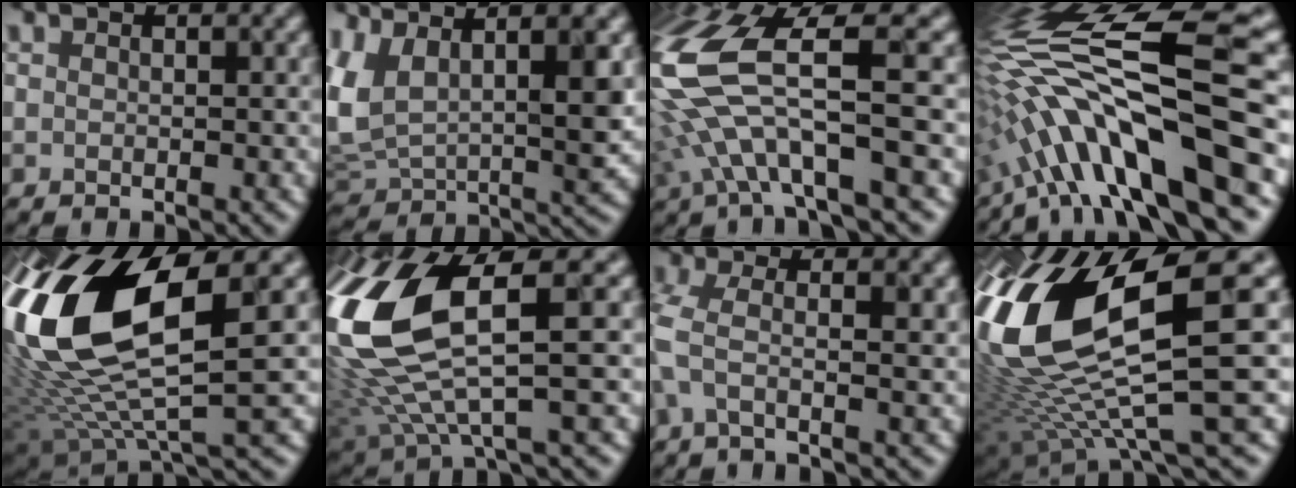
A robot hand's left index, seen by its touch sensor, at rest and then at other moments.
{"total": 9.3, "force": [3.2, 4.0, 7.7], "torque": [-0.180, -0.006, 0.066]}
{"total": 11.5, "force": [-0.6, 3.5, 10.9], "torque": [-0.238, -0.002, -0.014]}
{"total": 15.3, "force": [-3.5, 3.7, 14.4], "torque": [-0.267, 0.027, -0.058]}
{"total": 16.8, "force": [3.3, 7.7, 14.6], "torque": [-0.323, 0.001, 0.053]}
{"total": 13.7, "force": [2.4, 5.3, 12.5], "torque": [-0.303, -0.018, 0.056]}
{"total": 3.7, "force": [-0.3, 1.1, 3.6], "torque": [-0.077, -0.005, -0.017]}
{"total": 17.6, "force": [3.2, 6.2, 16.2], "torque": [-0.329, -0.016, 0.069]}